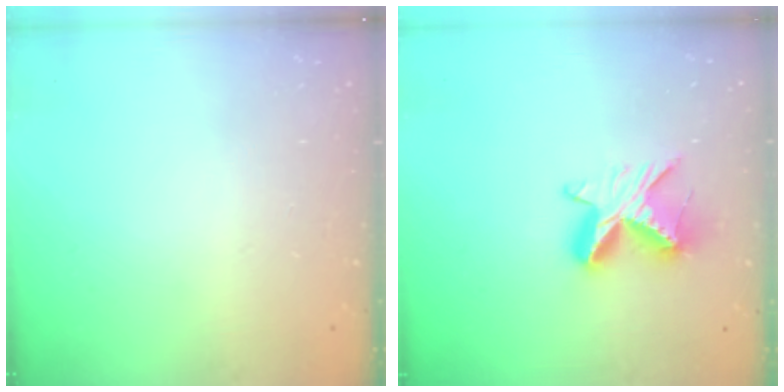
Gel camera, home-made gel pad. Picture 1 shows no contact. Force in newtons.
{"total": 9.2, "press": 9.2, "slide": 0.6}